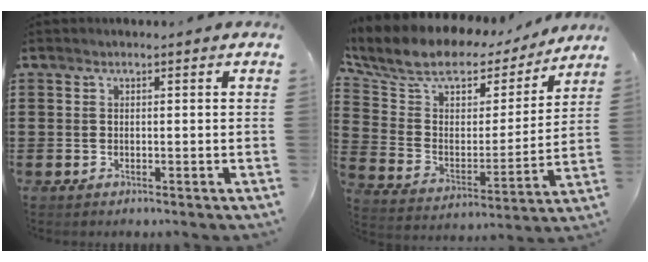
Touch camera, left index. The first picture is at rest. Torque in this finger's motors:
{"motor_torque": [2.14, 0.00, -0.03, -0.14]}